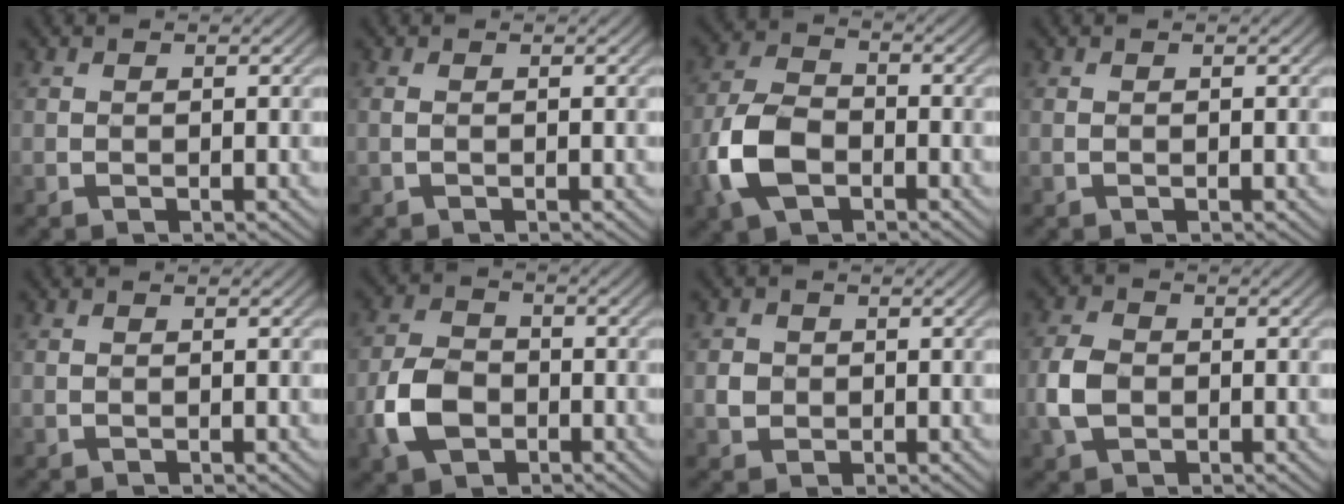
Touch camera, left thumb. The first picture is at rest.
{"total": 0.5, "force": [-0.2, 0.1, 0.5], "torque": [-0.013, -0.001, -0.003]}
{"total": 7.8, "force": [-4.0, 4.5, 4.9], "torque": [-0.118, 0.002, -0.091]}
{"total": 0.0}
{"total": 0.0}
{"total": 6.2, "force": [-3.4, 4.0, 3.4], "torque": [-0.082, 0.001, -0.075]}
{"total": 1.9, "force": [-0.5, 1.7, 0.4], "torque": [-0.026, 0.001, -0.017]}
{"total": 4.6, "force": [-1.6, 3.4, 2.8], "torque": [-0.078, 0.005, -0.033]}